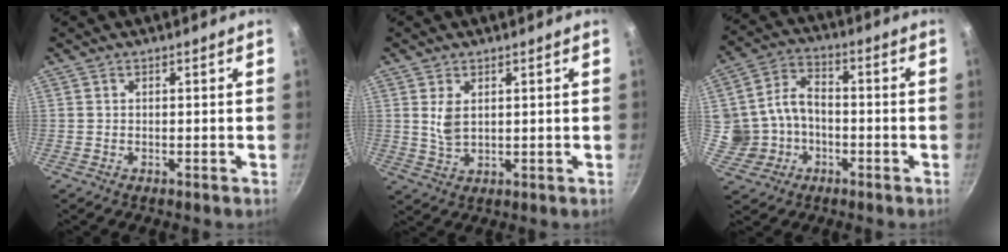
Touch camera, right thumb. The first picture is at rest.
{"total": 4.0, "force": [1.1, 2.2, 3.1], "torque": [-0.058, -0.010, 0.027]}
{"total": 10.2, "force": [-1.8, 8.7, 4.9], "torque": [-0.074, 0.033, -0.032]}